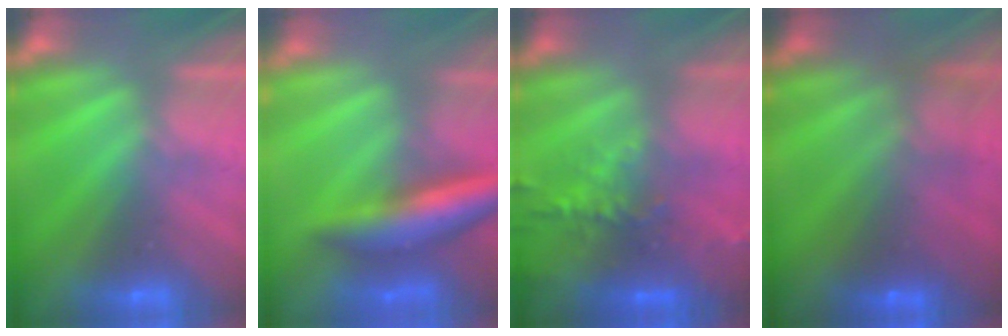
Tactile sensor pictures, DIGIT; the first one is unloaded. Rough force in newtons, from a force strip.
{"total": 5.7}
{"total": 6.4}
{"total": 5.8}